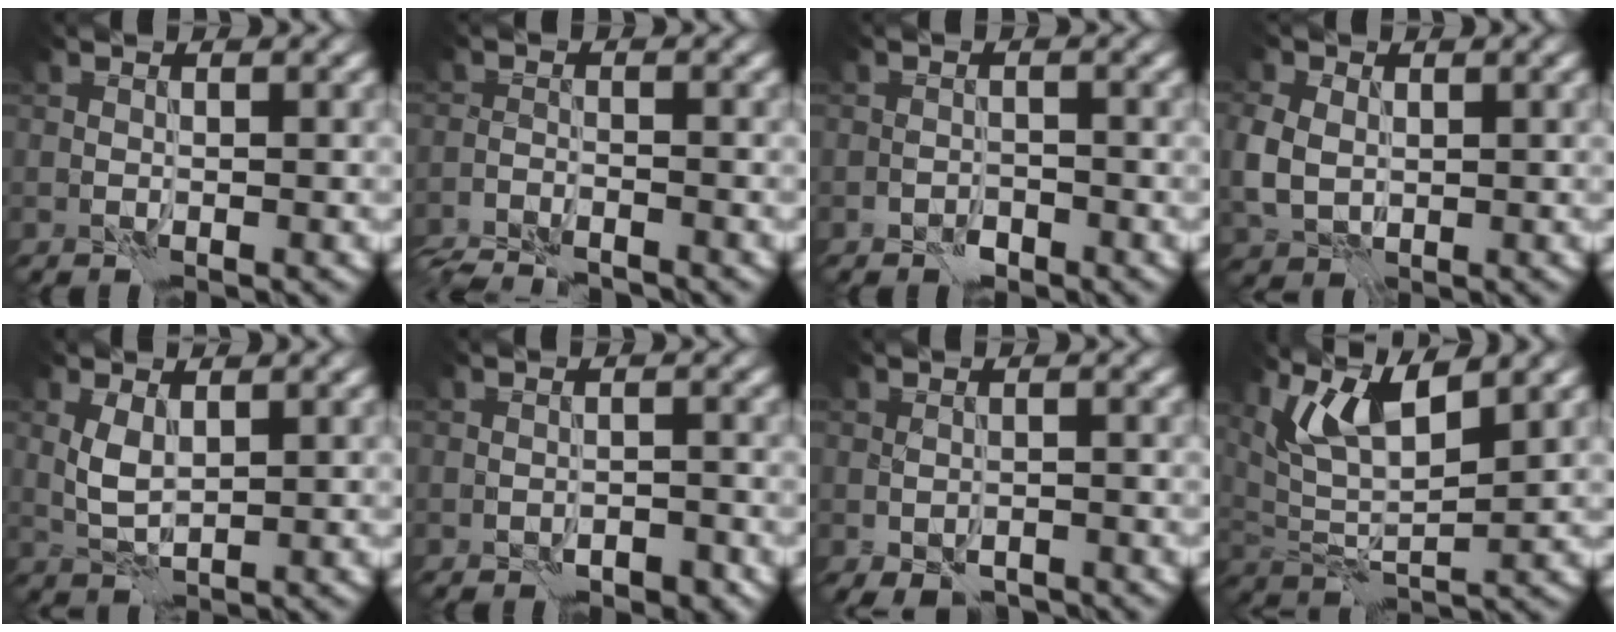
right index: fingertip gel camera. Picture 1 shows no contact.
{"total": 6.4, "force": [-6.1, 1.4, 1.3], "torque": [-0.023, -0.015, -0.099]}
{"total": 1.1, "force": [-0.9, 0.7, 0.2], "torque": [0.000, 0.003, -0.018]}
{"total": 3.8, "force": [0.2, 3.1, 2.1], "torque": [-0.059, -0.007, 0.009]}
{"total": 2.2, "force": [0.9, 1.1, 1.7], "torque": [-0.043, 0.000, 0.021]}
{"total": 1.5, "force": [-1.1, 0.8, 0.5], "torque": [-0.006, 0.005, -0.015]}
{"total": 2.2, "force": [-1.4, 1.3, 1.0], "torque": [-0.020, -0.011, -0.021]}
{"total": 5.8, "force": [3.8, 1.6, 4.1], "torque": [-0.089, -0.005, 0.076]}